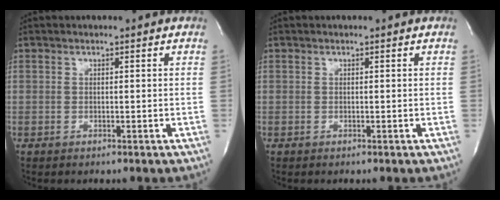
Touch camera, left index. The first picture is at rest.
{"total": 0.0}